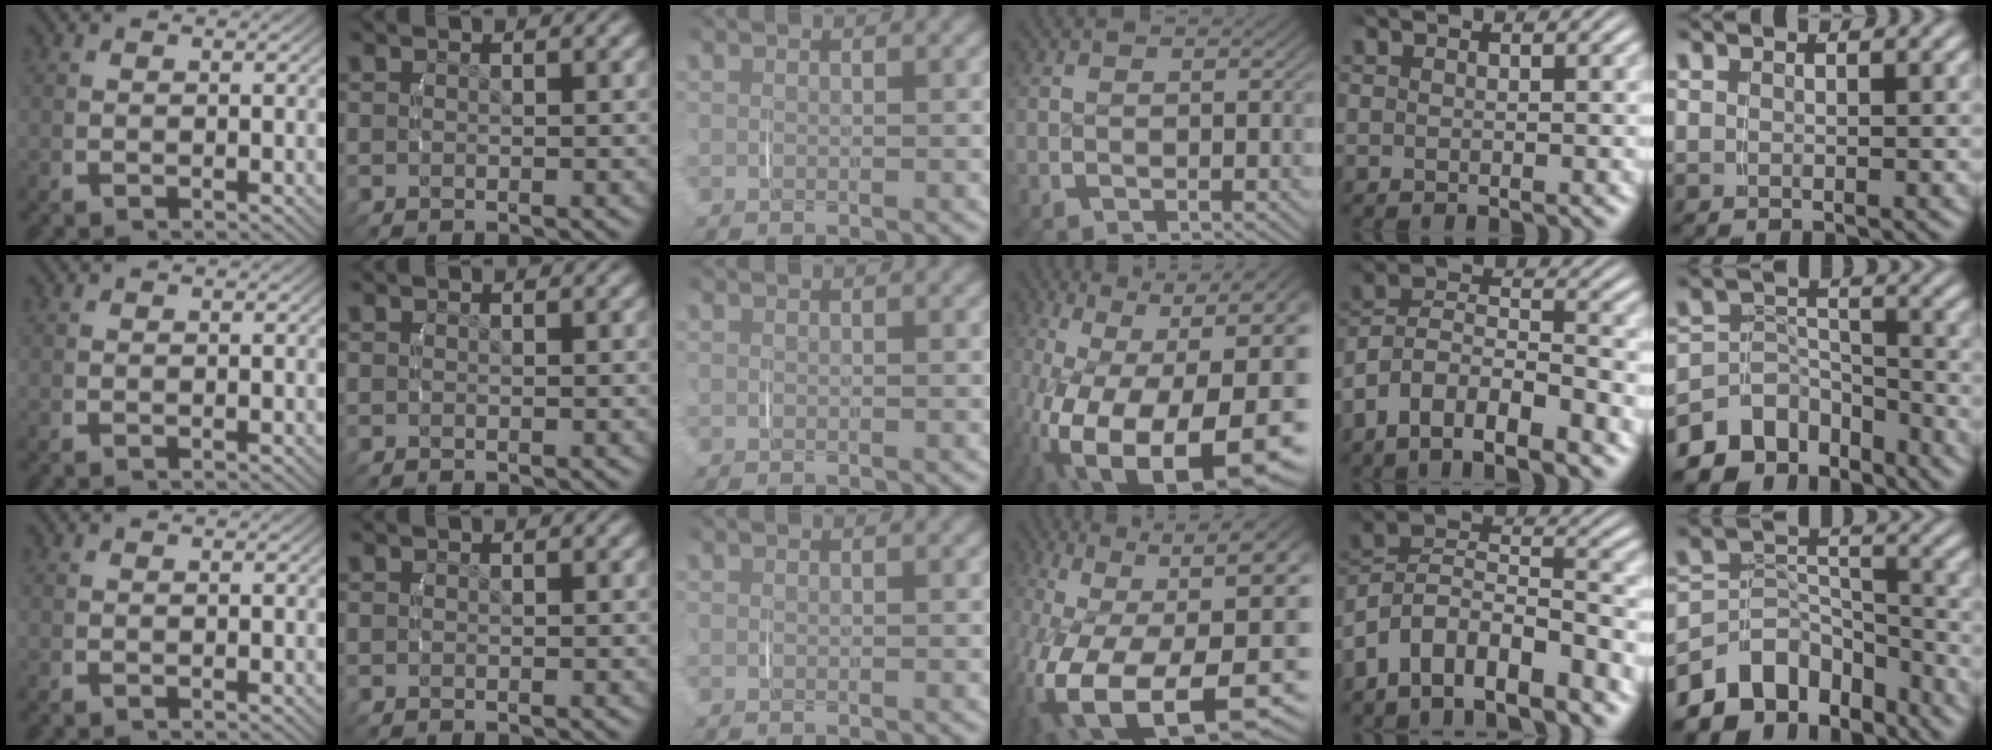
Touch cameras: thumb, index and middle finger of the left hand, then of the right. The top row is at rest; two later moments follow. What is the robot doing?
{"motion": "lift_and_place", "object": "backpack"}